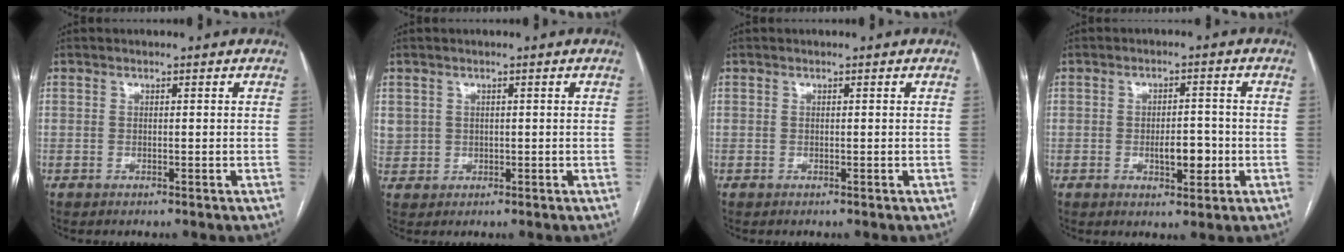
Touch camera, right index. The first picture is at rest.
{"total": 2.8, "force": [0.6, 2.7, 0.5], "torque": [-0.007, 0.009, 0.020]}
{"total": 0.0}
{"total": 4.9, "force": [-1.3, 2.0, 4.3], "torque": [-0.066, 0.000, -0.015]}